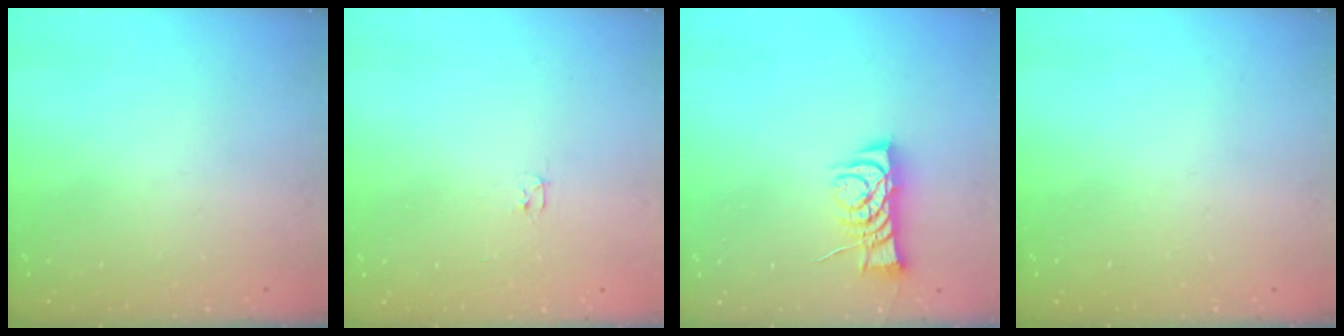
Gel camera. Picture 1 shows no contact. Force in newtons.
{"total": 2.4, "press": 2.3, "slide": 0.4}
{"total": 7.8, "press": 7.7, "slide": 0.6}
{"total": 0.0}